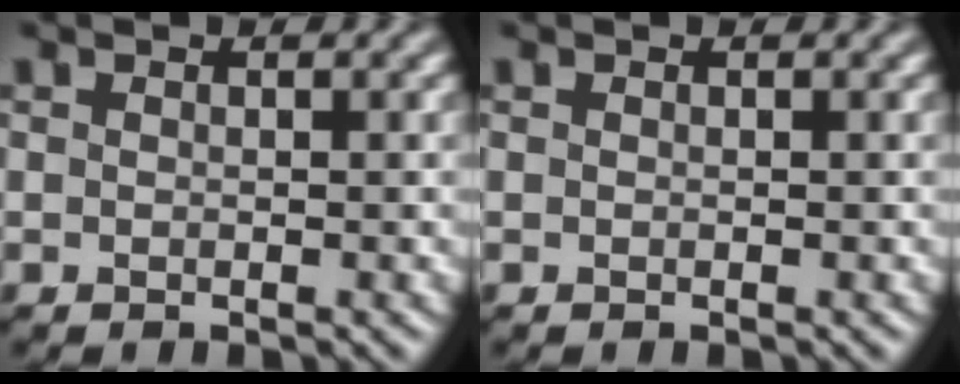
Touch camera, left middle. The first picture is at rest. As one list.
[{"total": 0.0}]